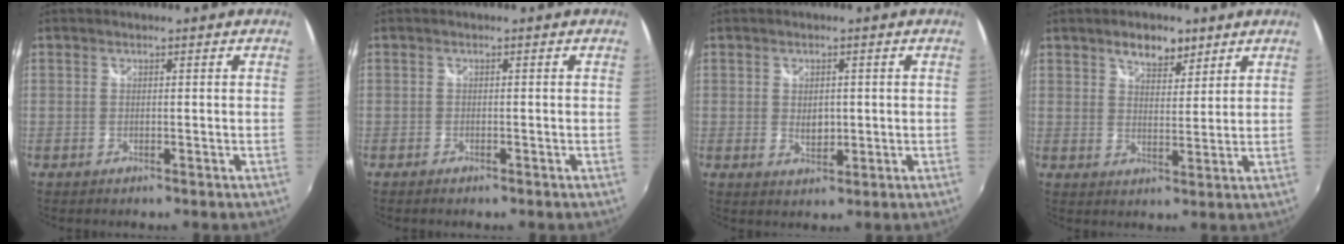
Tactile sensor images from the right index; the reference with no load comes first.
{"total": 1.0, "force": [-0.8, 0.4, 0.3], "torque": [-0.009, -0.003, -0.015]}
{"total": 3.3, "force": [0.0, 2.3, 2.3], "torque": [-0.035, -0.003, 0.003]}
{"total": 5.9, "force": [4.0, 2.9, 3.2], "torque": [-0.044, 0.005, 0.066]}